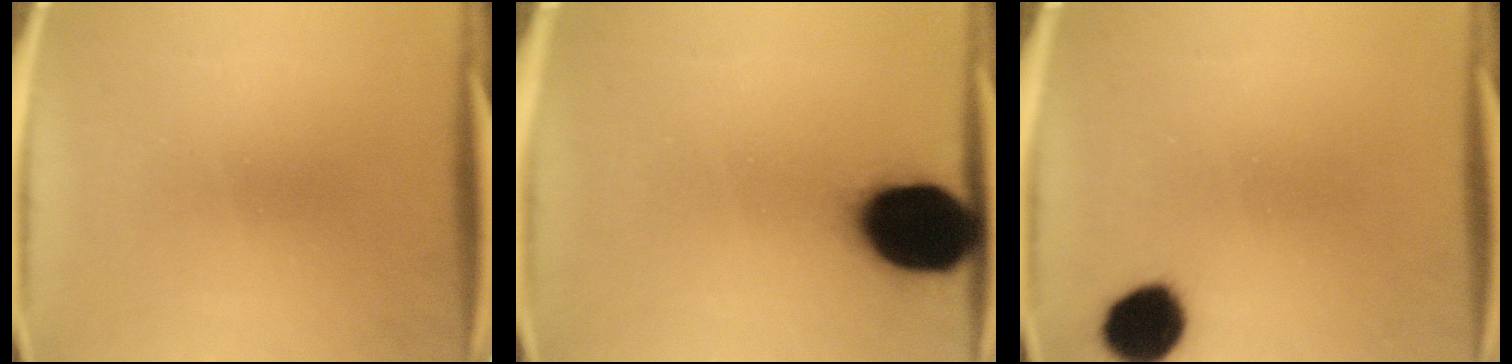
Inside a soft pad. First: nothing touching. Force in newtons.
{"total": 20.1}
{"total": 9.7}